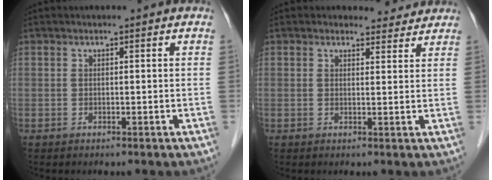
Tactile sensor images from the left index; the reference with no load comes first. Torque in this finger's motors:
{"motor_torque": [0.60, -0.71, 0.11, 0.00]}